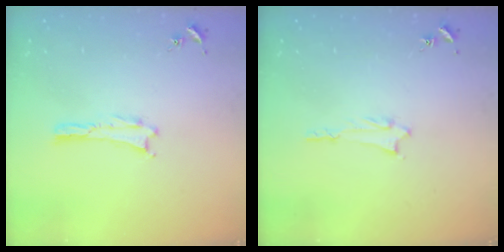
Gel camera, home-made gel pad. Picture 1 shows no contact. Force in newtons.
{"total": 1.4, "press": 1.4, "slide": 0.2}